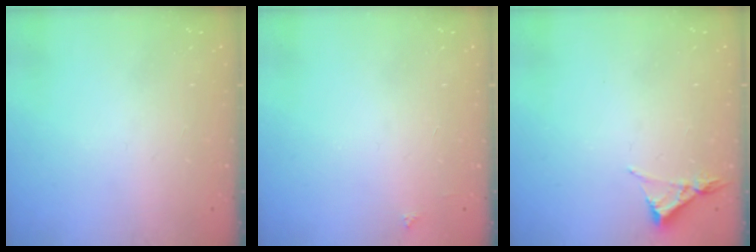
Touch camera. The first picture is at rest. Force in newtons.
{"total": 2.1, "press": 2.1, "slide": 0.3}
{"total": 3.4, "press": 3.4, "slide": 0.5}